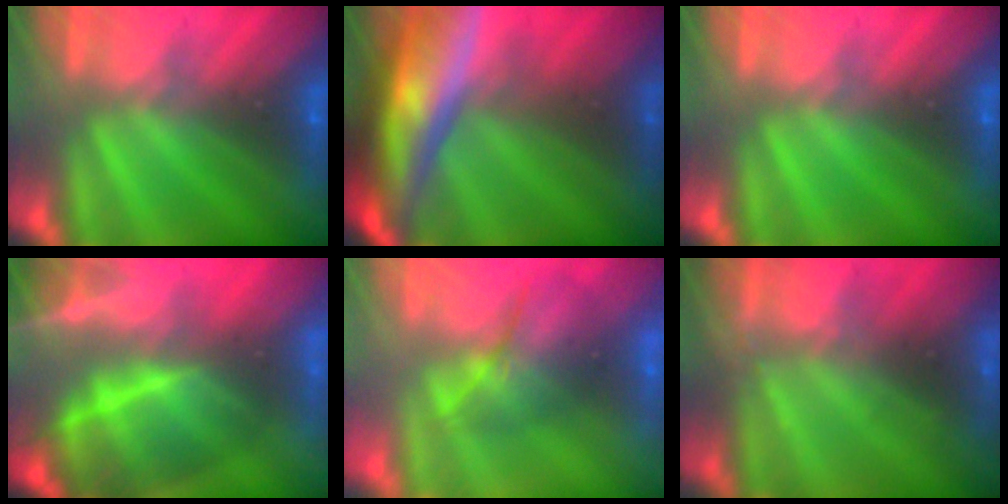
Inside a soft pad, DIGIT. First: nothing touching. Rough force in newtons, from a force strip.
{"total": 9.4}
{"total": 0.0}
{"total": 7.0}
{"total": 2.3}
{"total": 2.1}